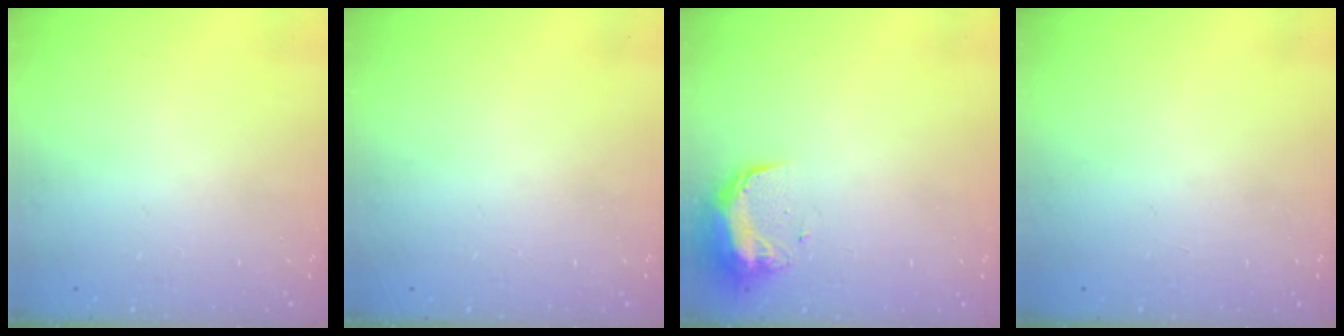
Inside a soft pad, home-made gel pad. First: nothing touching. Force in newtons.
{"total": 13.4, "press": 3.0, "slide": 13.1}
{"total": 9.7, "press": 9.7, "slide": 0.7}
{"total": 1.0, "press": 0.0, "slide": 1.0}